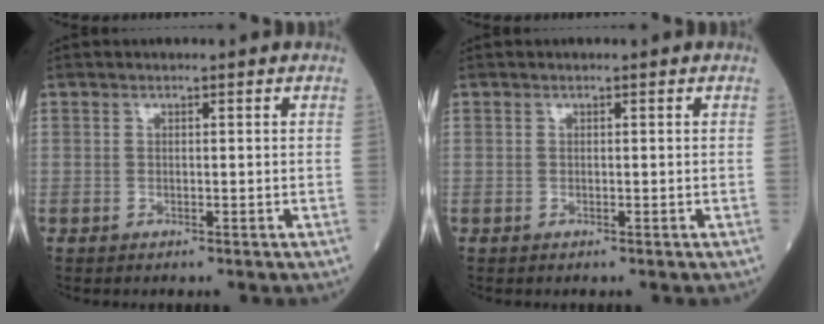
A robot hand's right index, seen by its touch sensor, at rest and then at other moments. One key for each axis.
{"total": 0.0}